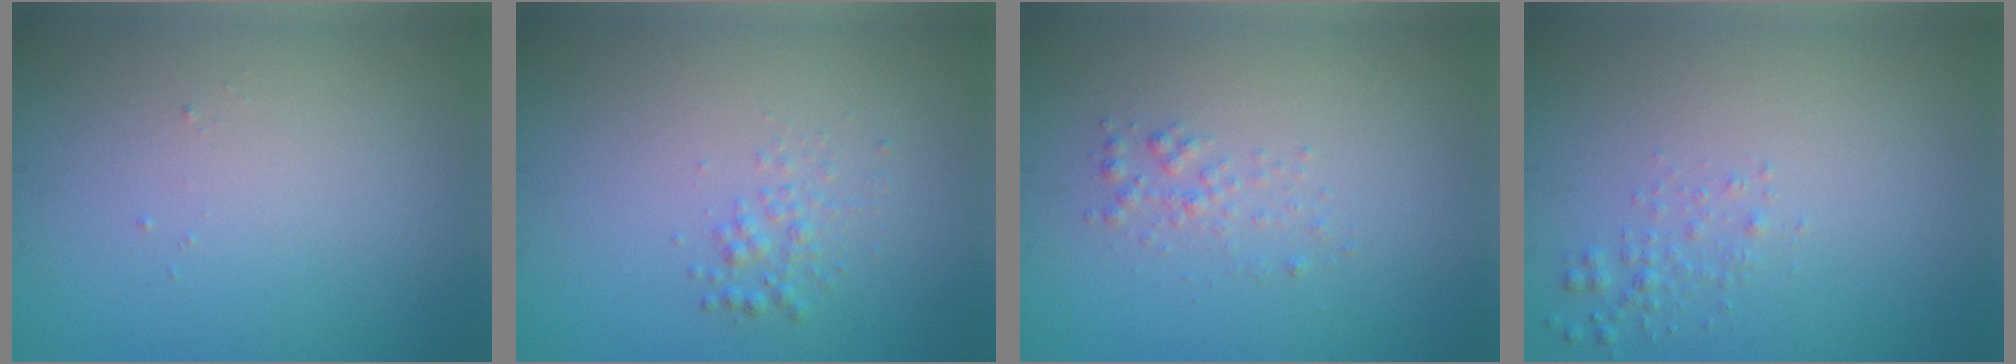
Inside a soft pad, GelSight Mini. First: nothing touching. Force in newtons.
{"total": 1.5, "press": 1.5, "slide": 0.1}
{"total": 1.3, "press": 1.3, "slide": 0.1}
{"total": 1.1, "press": 1.1, "slide": 0.1}